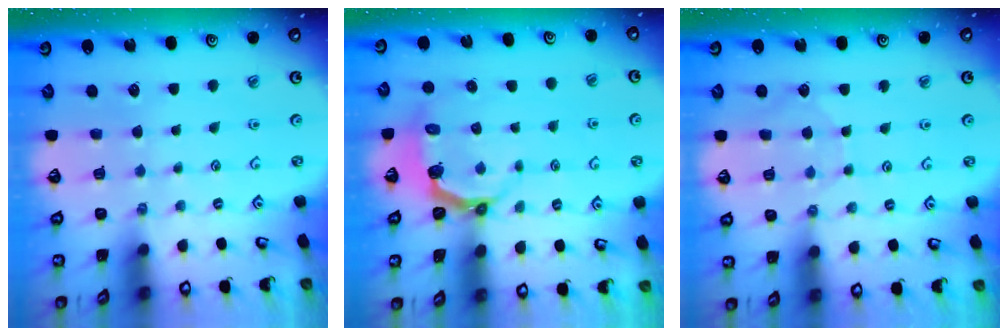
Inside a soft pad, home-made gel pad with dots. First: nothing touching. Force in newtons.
{"total": 4.1, "press": 3.0, "slide": 2.9}
{"total": 6.0, "press": 6.0, "slide": 0.6}